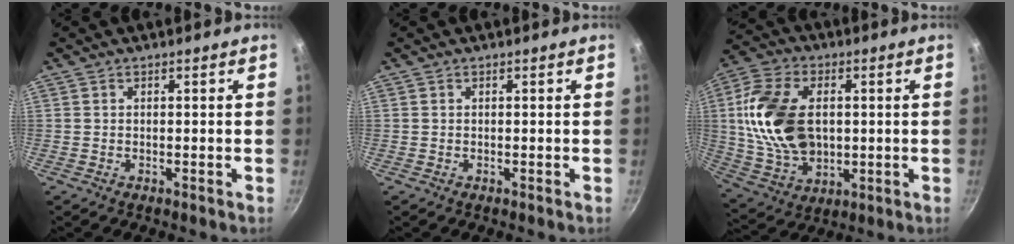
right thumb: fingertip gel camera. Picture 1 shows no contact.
{"total": 0.0}
{"total": 18.9, "force": [1.9, 12.6, 14.0], "torque": [-0.259, 0.004, 0.042]}